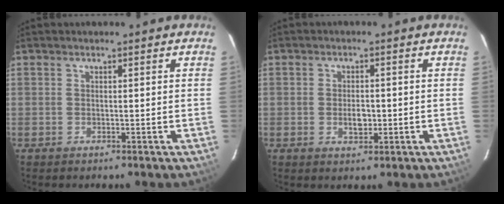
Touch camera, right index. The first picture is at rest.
{"total": 3.2, "force": [-0.6, 1.9, 2.5], "torque": [-0.045, 0.000, -0.008]}